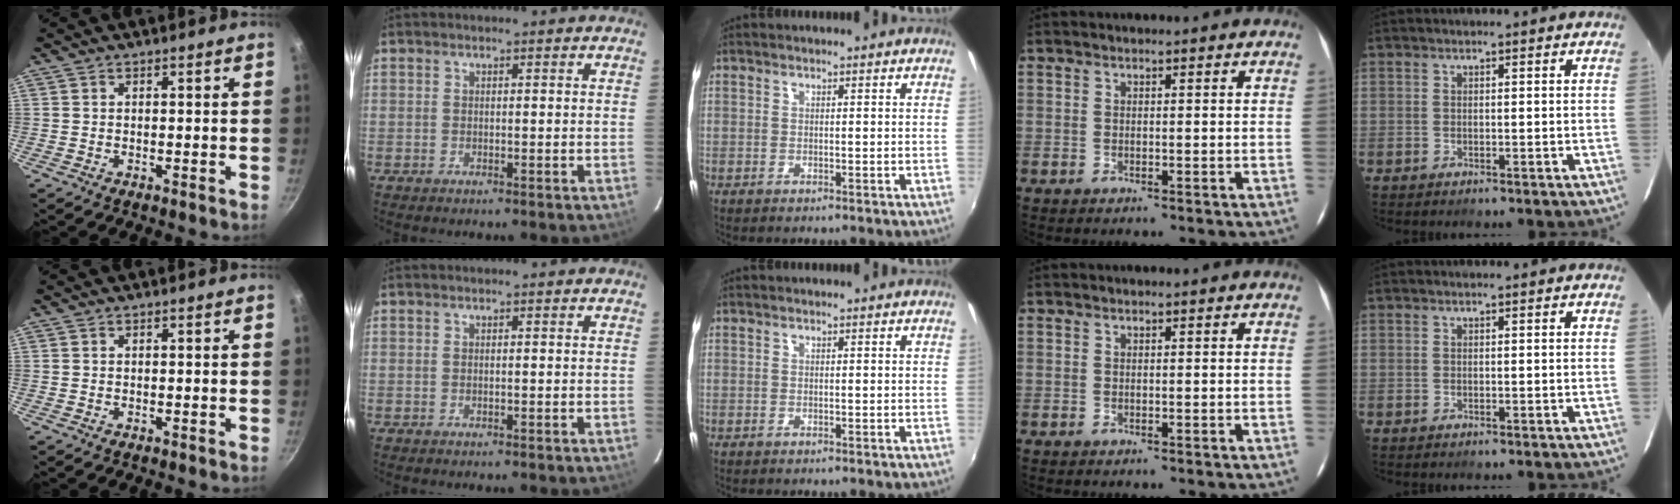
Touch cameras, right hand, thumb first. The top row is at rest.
{}